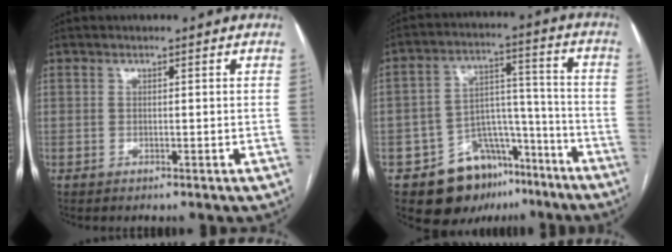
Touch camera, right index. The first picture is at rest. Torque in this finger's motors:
{"motor_torque": [-0.02, -0.17, -0.32, -0.12]}